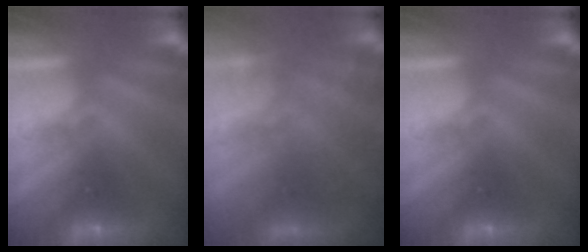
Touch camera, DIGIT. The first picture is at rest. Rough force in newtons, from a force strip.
{"total": 7.2}
{"total": 0.0}